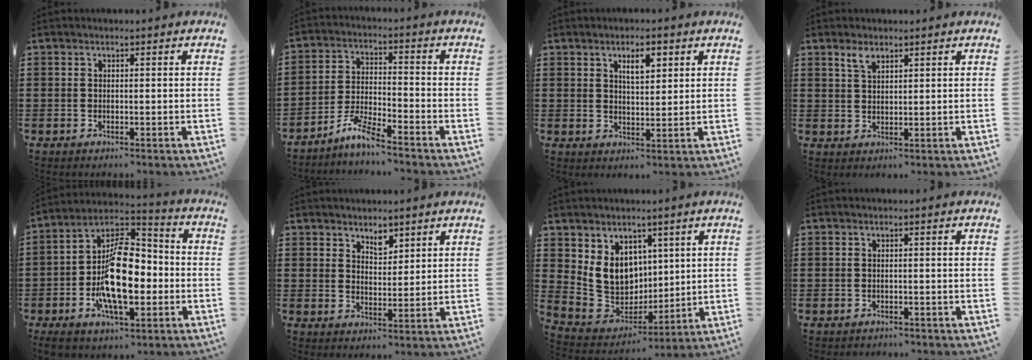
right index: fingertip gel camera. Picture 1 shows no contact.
{"total": 5.7, "force": [-5.1, 0.0, 2.5], "torque": [-0.065, -0.011, -0.103]}
{"total": 3.8, "force": [1.8, 1.4, 3.0], "torque": [-0.049, 0.000, 0.028]}
{"total": 2.5, "force": [1.8, 1.1, 1.4], "torque": [-0.032, 0.004, 0.033]}
{"total": 15.8, "force": [-3.8, 8.1, 13.0], "torque": [-0.255, 0.000, -0.071]}
{"total": 3.0, "force": [2.5, 1.5, 0.8], "torque": [-0.014, 0.003, 0.045]}
{"total": 9.8, "force": [2.4, 8.4, 4.3], "torque": [-0.115, -0.007, 0.051]}
{"total": 0.8, "force": [-0.7, 0.3, 0.0], "torque": [-0.003, 0.002, -0.017]}